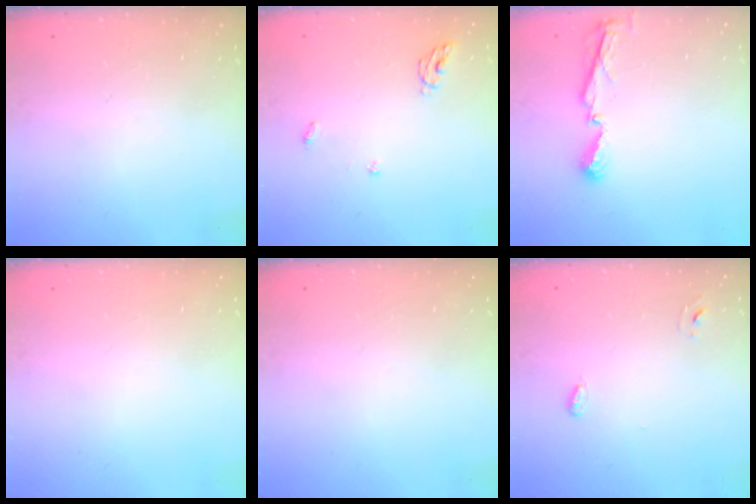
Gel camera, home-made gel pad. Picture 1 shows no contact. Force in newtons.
{"total": 4.9, "press": 4.9, "slide": 0.4}
{"total": 5.1, "press": 5.1, "slide": 0.4}
{"total": 0.0}
{"total": 0.0}
{"total": 2.6, "press": 2.5, "slide": 0.6}